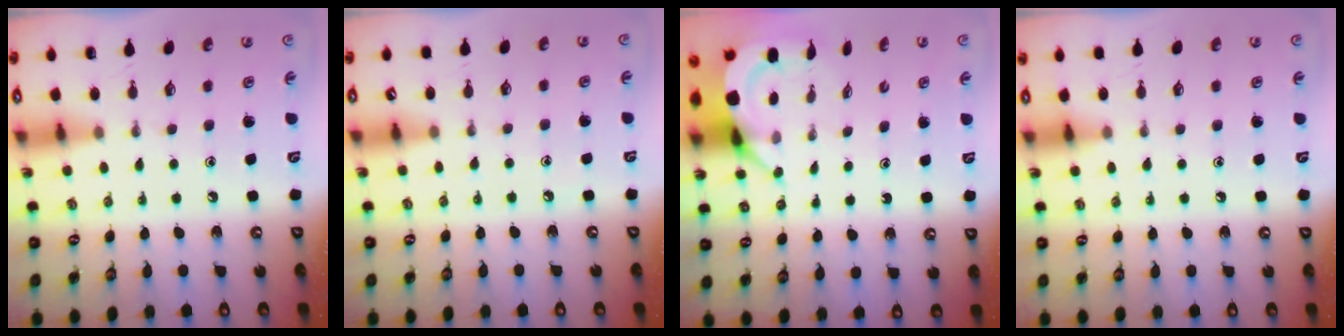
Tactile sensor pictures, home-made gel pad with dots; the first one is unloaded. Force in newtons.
{"total": 2.8, "press": 2.8, "slide": 0.4}
{"total": 4.9, "press": 4.8, "slide": 0.4}
{"total": 3.5, "press": 3.4, "slide": 0.7}